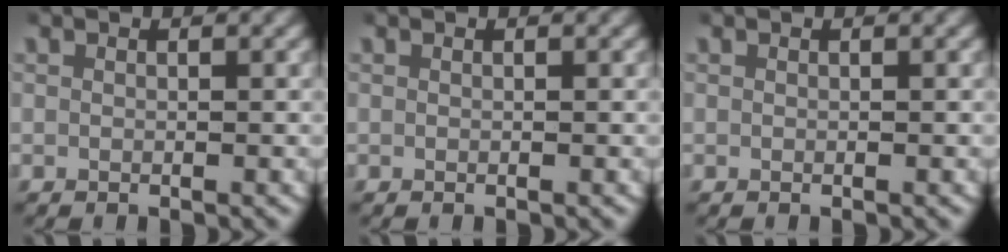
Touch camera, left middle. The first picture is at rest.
{"total": 0.0}
{"total": 0.0}